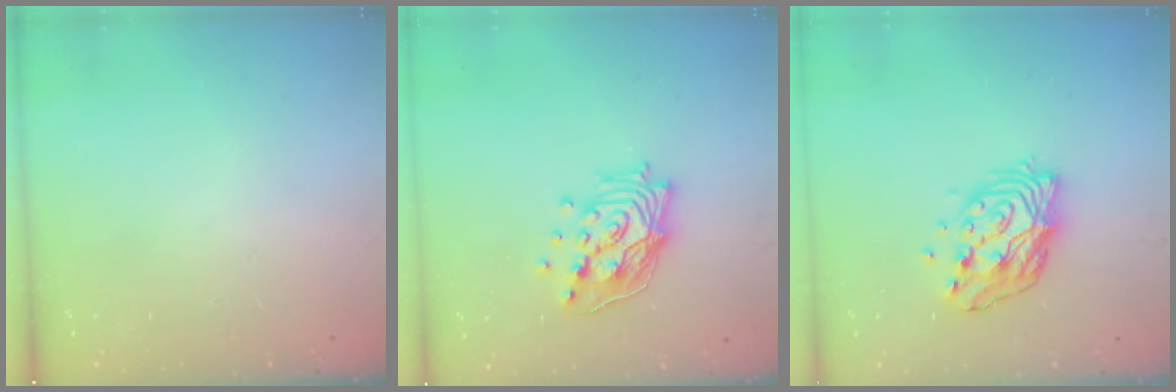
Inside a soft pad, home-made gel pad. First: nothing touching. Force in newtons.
{"total": 17.0, "press": 16.1, "slide": 5.5}
{"total": 14.0, "press": 13.9, "slide": 1.7}